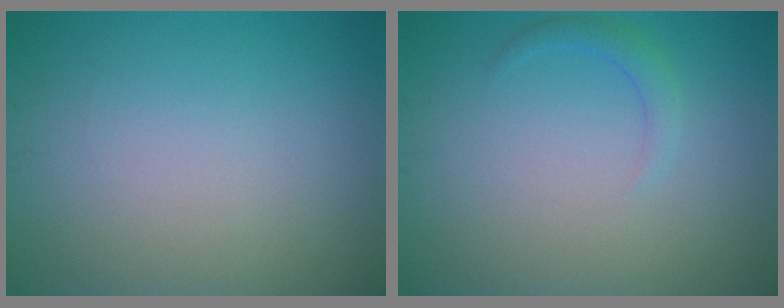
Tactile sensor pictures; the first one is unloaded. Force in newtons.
{"total": 1.3, "press": 1.3, "slide": 0.1}